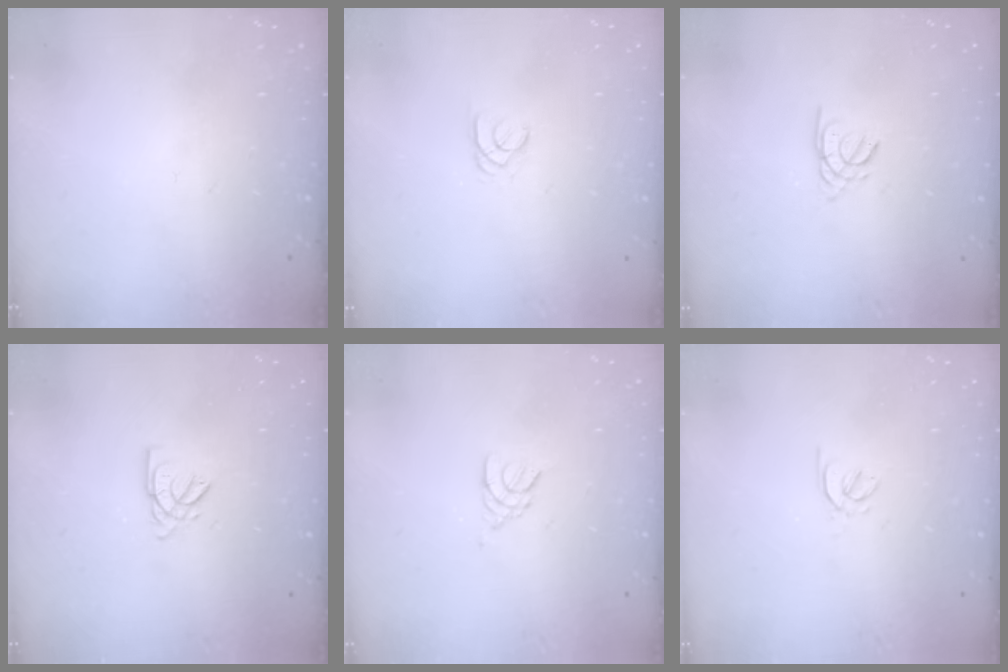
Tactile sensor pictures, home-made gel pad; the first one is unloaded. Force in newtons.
{"total": 1.8, "press": 1.7, "slide": 0.2}
{"total": 1.6, "press": 1.5, "slide": 0.4}
{"total": 2.6, "press": 2.6, "slide": 0.1}
{"total": 2.4, "press": 2.3, "slide": 0.5}
{"total": 1.6, "press": 1.5, "slide": 0.5}